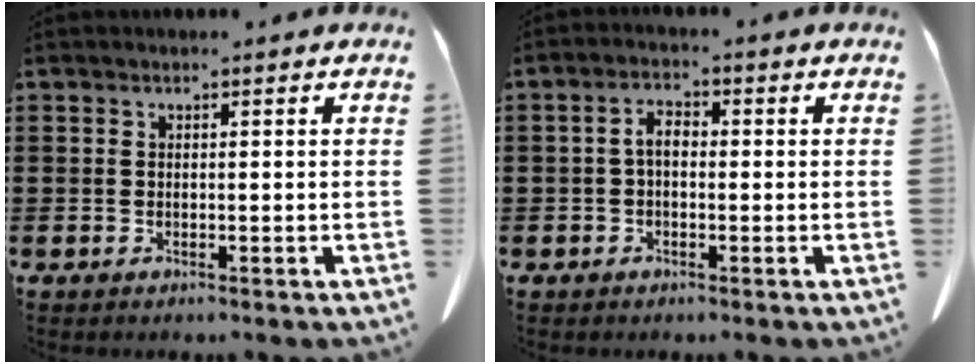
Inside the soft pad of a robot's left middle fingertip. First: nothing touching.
{"total": 3.3, "force": [-0.2, 1.5, 2.9], "torque": [-0.065, 0.004, -0.008]}